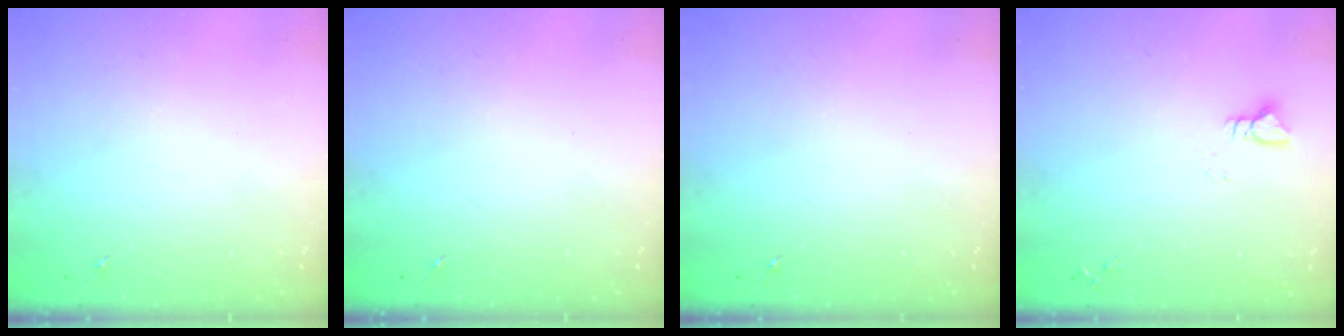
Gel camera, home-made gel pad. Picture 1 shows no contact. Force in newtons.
{"total": 0.0}
{"total": 0.0}
{"total": 3.0, "press": 3.0, "slide": 0.3}